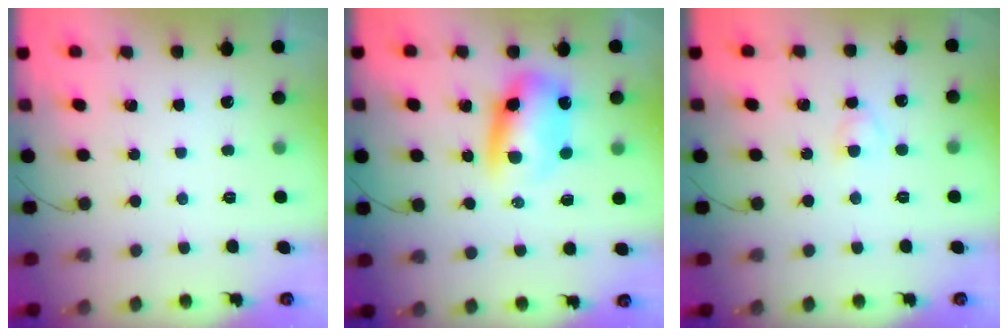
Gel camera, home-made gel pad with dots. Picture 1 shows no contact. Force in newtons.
{"total": 8.8, "press": 8.5, "slide": 2.5}
{"total": 2.8, "press": 2.6, "slide": 1.1}